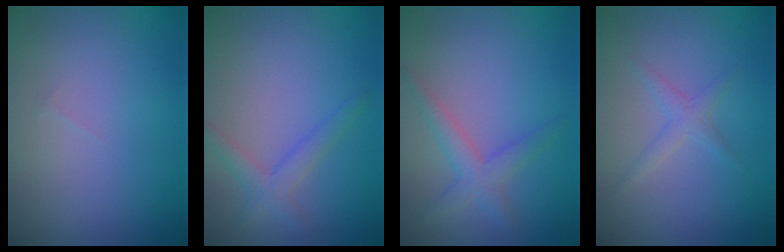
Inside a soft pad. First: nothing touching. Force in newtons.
{"total": 2.1, "press": 2.1, "slide": 0.1}
{"total": 2.5, "press": 2.5, "slide": 0.2}
{"total": 1.3, "press": 1.3, "slide": 0.1}